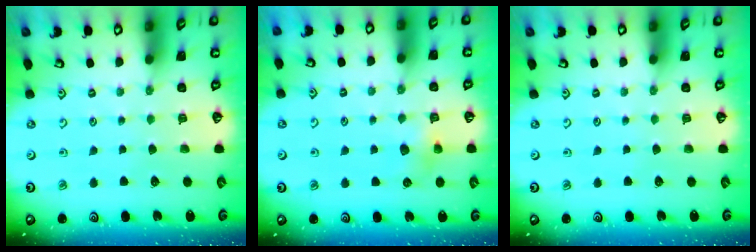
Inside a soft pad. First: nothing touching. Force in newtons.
{"total": 5.3, "press": 5.3, "slide": 0.6}
{"total": 0.0}